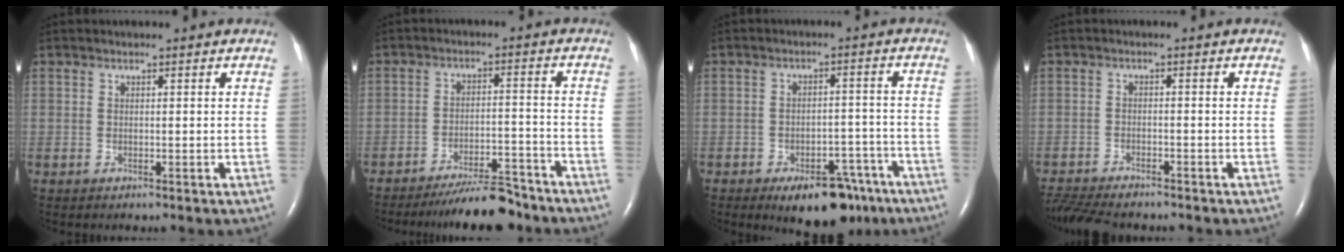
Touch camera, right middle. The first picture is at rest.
{"total": 8.9, "force": [-8.1, 1.1, 3.3], "torque": [-0.046, -0.002, -0.133]}
{"total": 10.9, "force": [-7.8, 4.8, 5.9], "torque": [-0.063, 0.013, -0.108]}
{"total": 10.2, "force": [-8.9, 2.5, 4.3], "torque": [-0.083, -0.014, -0.142]}